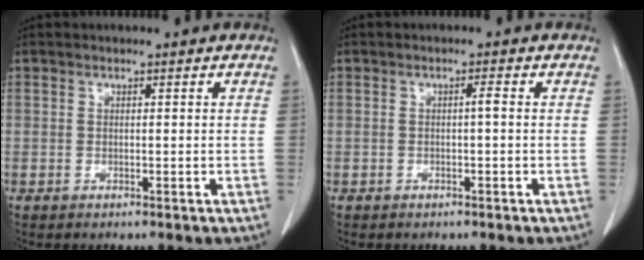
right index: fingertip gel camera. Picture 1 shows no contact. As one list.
[{"total": 0.9, "force": [-0.1, 0.0, 0.9], "torque": [-0.015, 0.001, -0.001]}]